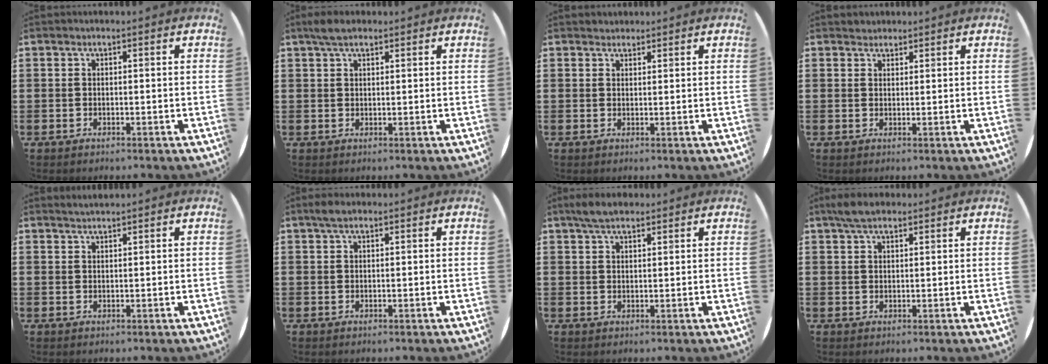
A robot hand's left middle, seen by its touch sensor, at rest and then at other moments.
{"total": 2.7, "force": [2.1, 1.0, 1.4], "torque": [-0.031, 0.008, 0.038]}
{"total": 1.2, "force": [1.1, 0.3, -0.2], "torque": [0.002, 0.003, 0.022]}
{"total": 1.4, "force": [1.3, 0.4, -0.2], "torque": [0.010, -0.001, 0.024]}
{"total": 1.2, "force": [1.1, -0.1, 0.2], "torque": [-0.004, 0.000, 0.022]}
{"total": 1.7, "force": [1.2, 0.7, 1.0], "torque": [-0.021, 0.007, 0.020]}
{"total": 3.6, "force": [2.9, 1.2, 1.8], "torque": [-0.040, 0.006, 0.054]}
{"total": 3.6, "force": [2.8, 1.3, 1.7], "torque": [-0.039, 0.009, 0.052]}